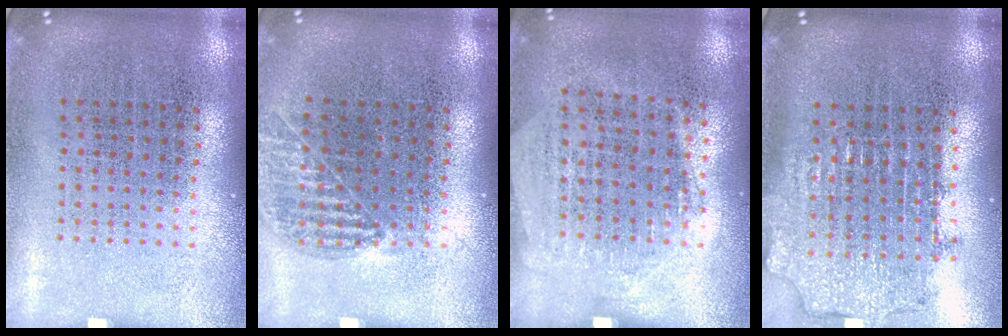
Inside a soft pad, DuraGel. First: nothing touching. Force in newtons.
{"total": 1.0, "press": 1.0, "slide": 0.2}
{"total": 1.3, "press": 1.1, "slide": 0.6}
{"total": 1.9, "press": 1.4, "slide": 1.3}